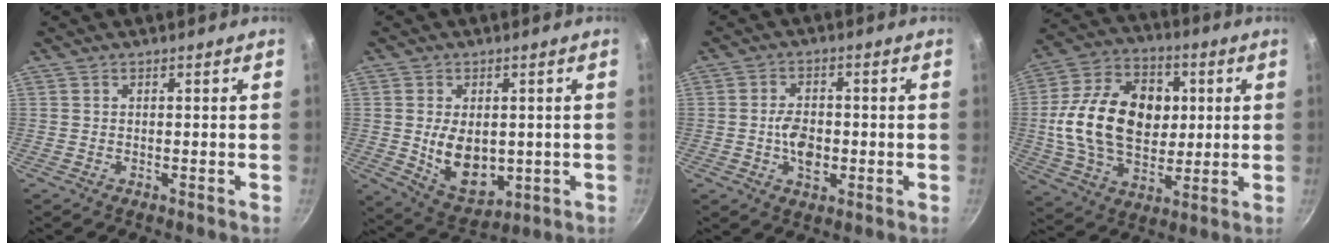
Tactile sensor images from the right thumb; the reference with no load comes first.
{"total": 11.0, "force": [-0.2, 7.4, 8.1], "torque": [-0.109, -0.014, 0.020]}
{"total": 6.5, "force": [-1.0, 4.1, 5.0], "torque": [-0.072, 0.008, -0.019]}
{"total": 22.2, "force": [2.0, 15.5, 15.7], "torque": [-0.249, 0.013, 0.031]}